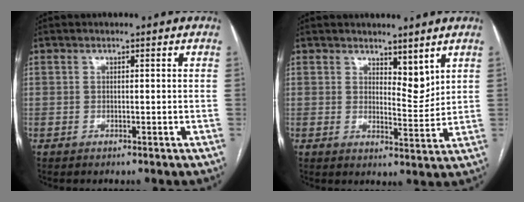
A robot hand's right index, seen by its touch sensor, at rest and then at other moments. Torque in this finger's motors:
{"motor_torque": [-0.31, 0.13, 0.08, 0.00]}